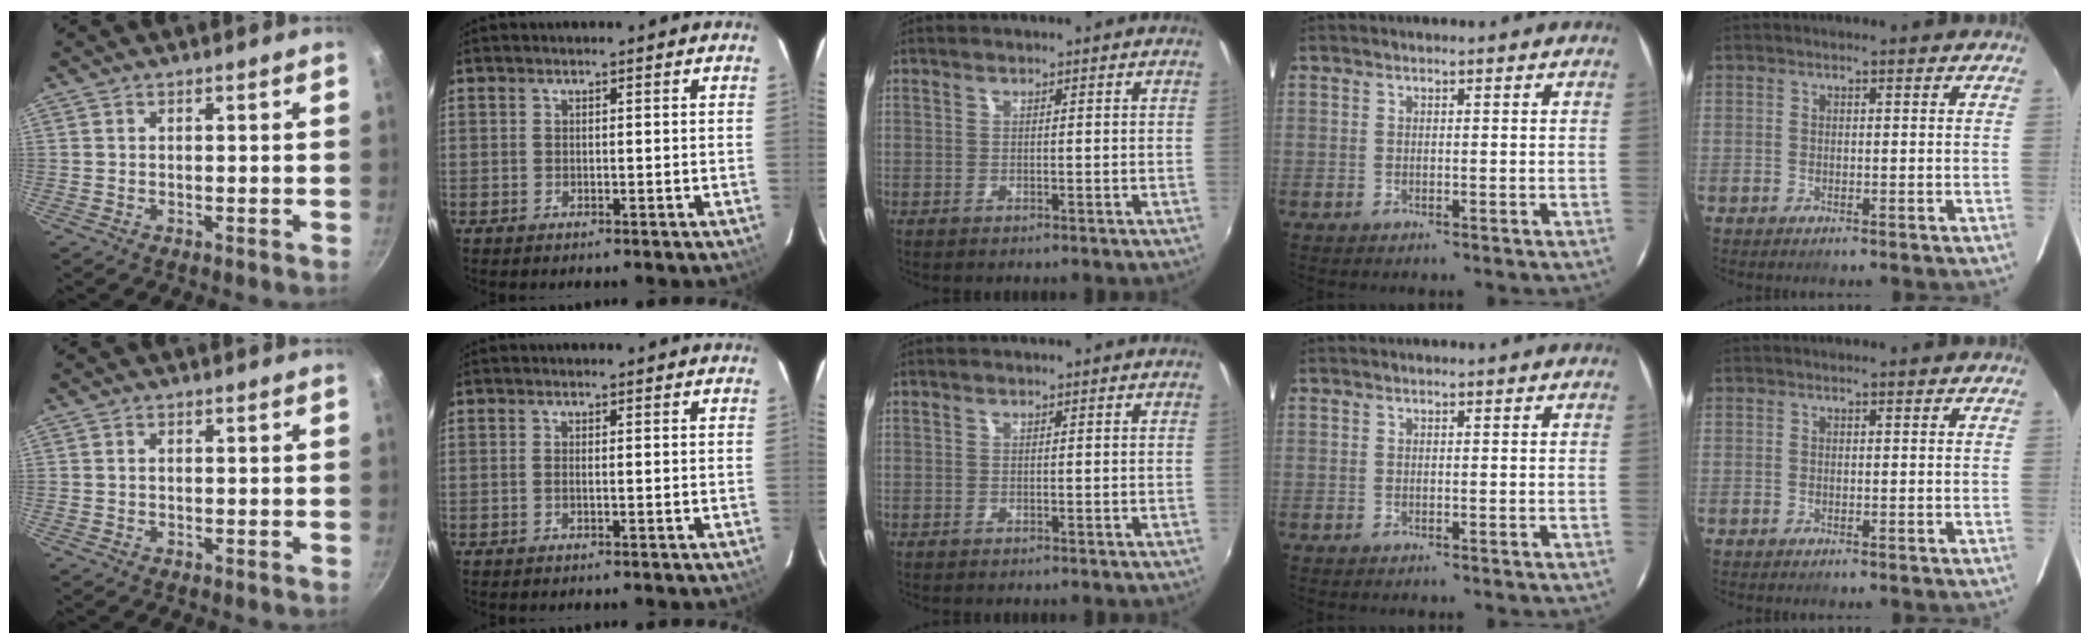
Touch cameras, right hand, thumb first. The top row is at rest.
{"thumb": {"total": 0.9, "force": [0.0, 0.8, 0.5], "torque": [-0.008, 0.004, 0.000]}, "index": {"total": 0.7, "force": [-0.2, -0.1, 0.7], "torque": [-0.014, 0.001, -0.005]}}